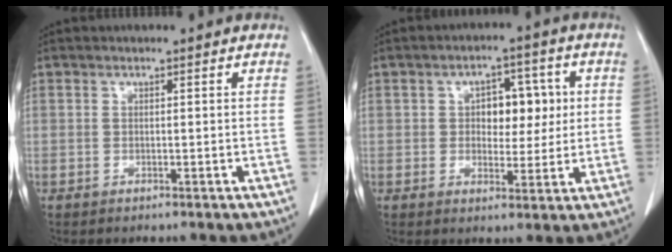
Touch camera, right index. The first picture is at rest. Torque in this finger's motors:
{"motor_torque": [0.15, 0.09, 0.13, 0.03]}